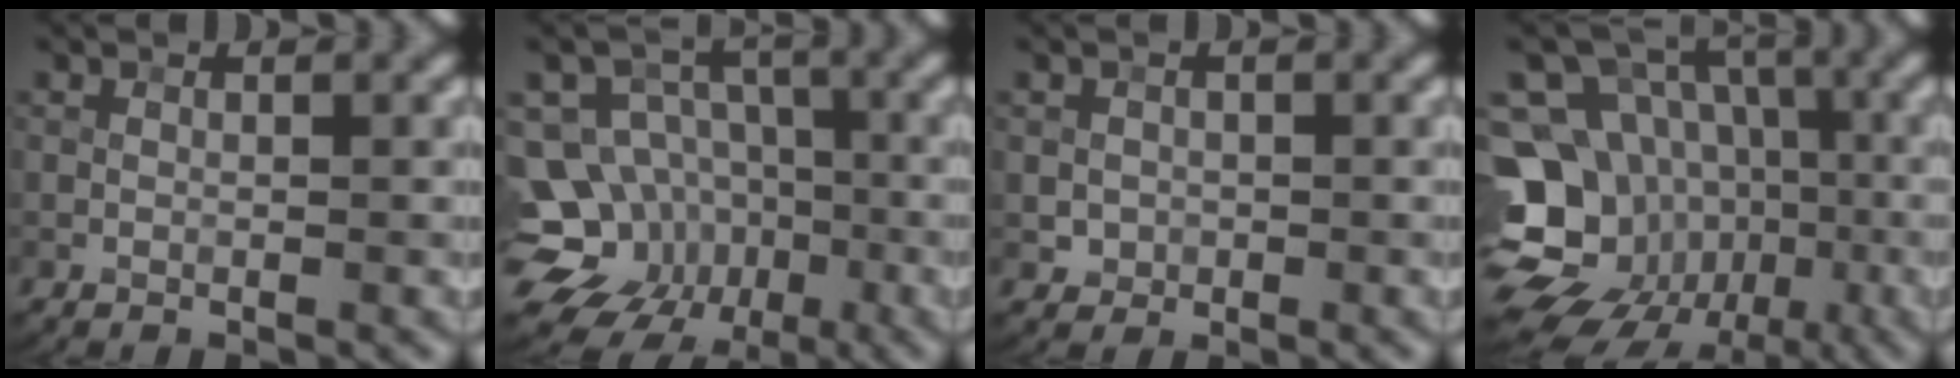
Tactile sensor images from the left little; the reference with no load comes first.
{"total": 13.8, "force": [-5.2, 12.0, 4.5], "torque": [-0.083, -0.016, -0.097]}
{"total": 1.1, "force": [0.0, 1.1, 0.1], "torque": [0.003, -0.004, 0.003]}
{"total": 15.5, "force": [-5.7, 12.9, 6.4], "torque": [-0.129, -0.006, -0.101]}